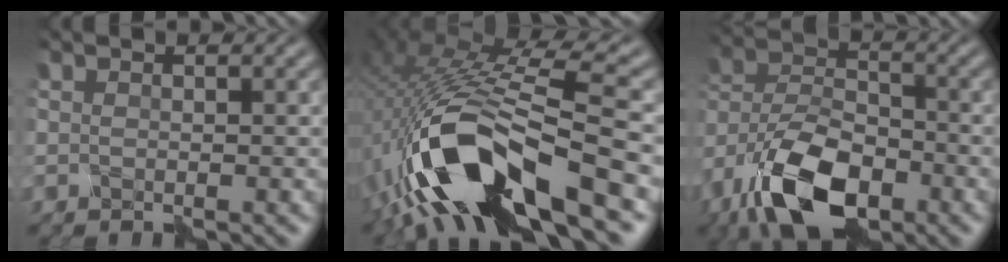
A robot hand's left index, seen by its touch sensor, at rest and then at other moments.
{"total": 13.8, "force": [-5.8, 4.7, 11.6], "torque": [-0.238, 0.005, -0.099]}
{"total": 10.7, "force": [-7.0, 4.7, 6.6], "torque": [-0.141, -0.005, -0.139]}